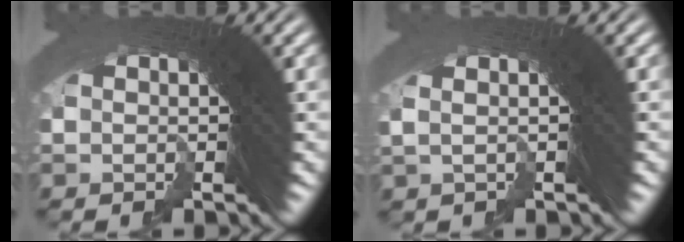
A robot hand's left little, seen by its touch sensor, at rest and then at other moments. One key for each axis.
{"total": 2.2, "fx": 0.7, "fy": 0.5, "fz": 2.0, "tx": -0.017, "ty": 0.019, "tz": 0.003}